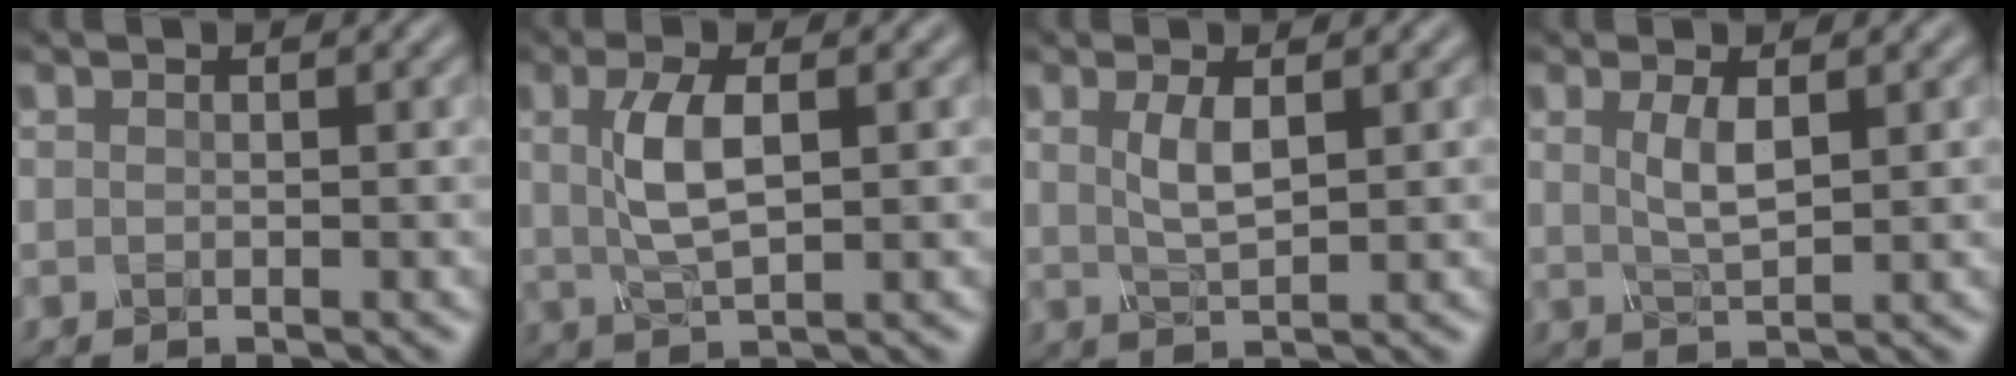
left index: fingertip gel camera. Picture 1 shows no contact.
{"total": 4.4, "force": [0.9, 1.5, 4.0], "torque": [-0.089, 0.004, 0.018]}
{"total": 2.7, "force": [0.9, 0.8, 2.4], "torque": [-0.051, -0.001, 0.019]}
{"total": 2.7, "force": [0.9, 0.8, 2.4], "torque": [-0.051, -0.002, 0.020]}